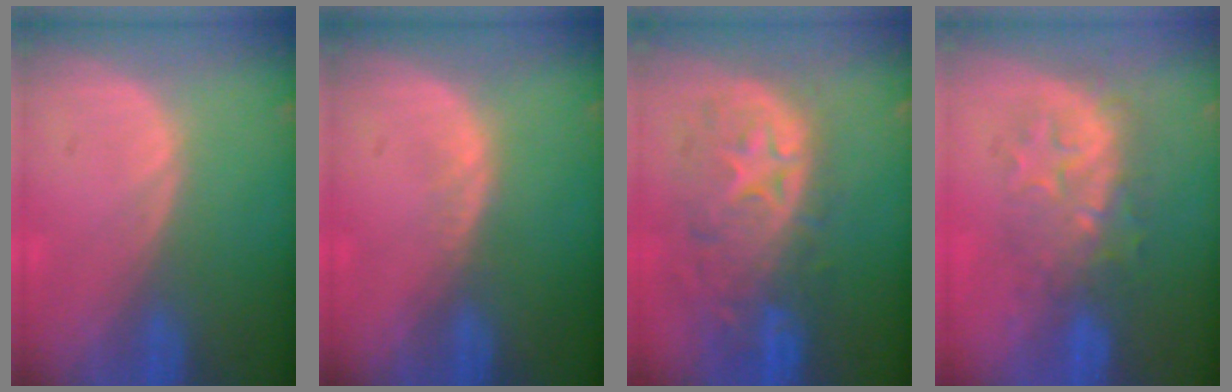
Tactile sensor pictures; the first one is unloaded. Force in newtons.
{"total": 0.8, "press": 0.7, "slide": 0.2}
{"total": 11.1, "press": 9.9, "slide": 5.1}
{"total": 7.9, "press": 7.4, "slide": 2.7}